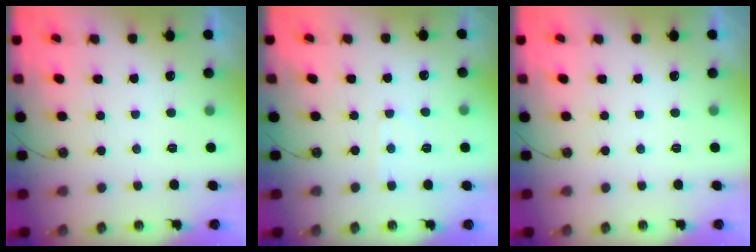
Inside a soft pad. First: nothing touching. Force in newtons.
{"total": 4.1, "press": 4.1, "slide": 0.4}
{"total": 0.0}